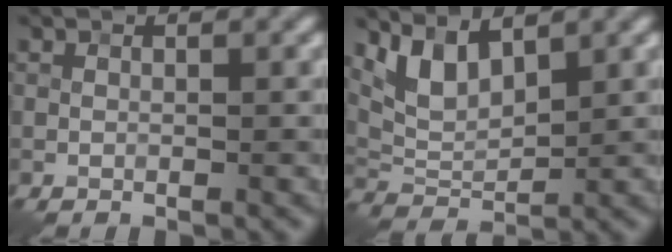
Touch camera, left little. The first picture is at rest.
{"total": 4.4, "force": [2.6, 2.0, 2.9], "torque": [-0.067, -0.008, 0.054]}